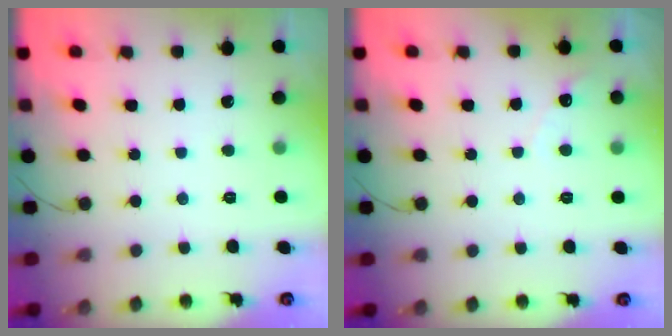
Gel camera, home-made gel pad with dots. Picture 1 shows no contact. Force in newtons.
{"total": 2.9, "press": 2.9, "slide": 0.2}